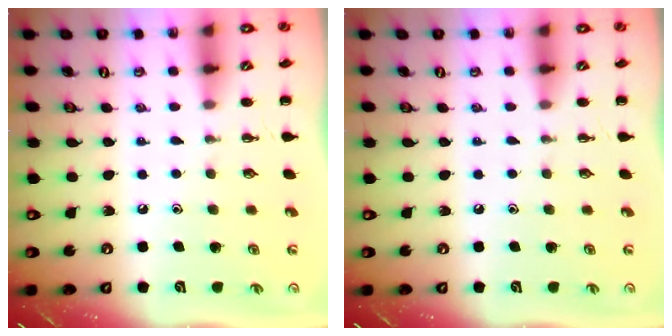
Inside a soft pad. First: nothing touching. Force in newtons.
{"total": 0.0}